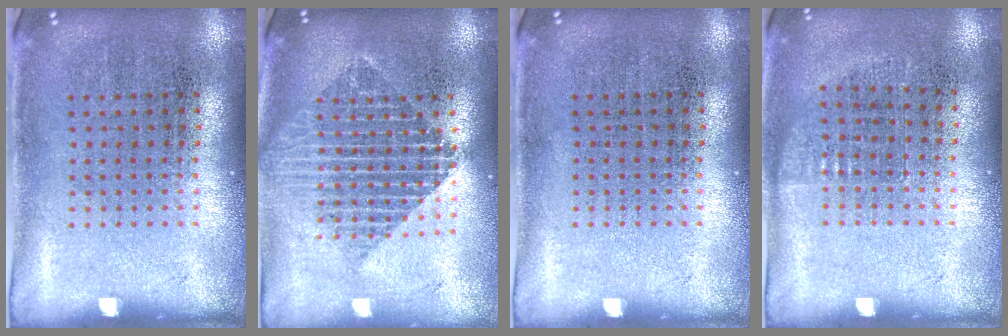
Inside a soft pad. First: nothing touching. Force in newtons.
{"total": 2.1, "press": 1.7, "slide": 1.2}
{"total": 0.0}
{"total": 0.7, "press": 0.7, "slide": 0.2}